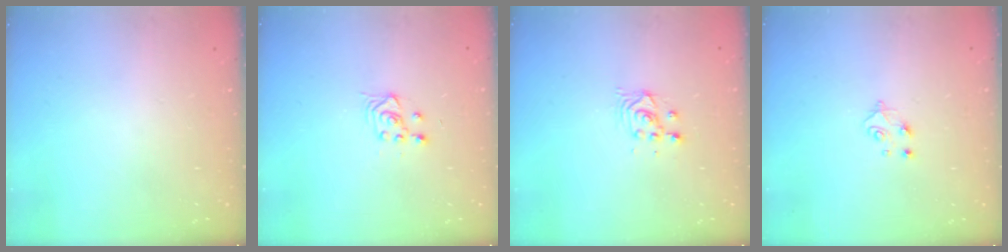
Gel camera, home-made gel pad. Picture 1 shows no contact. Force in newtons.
{"total": 3.4, "press": 3.1, "slide": 1.4}
{"total": 2.9, "press": 2.9, "slide": 0.1}
{"total": 4.9, "press": 4.9, "slide": 0.5}